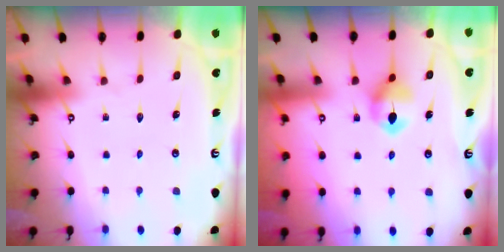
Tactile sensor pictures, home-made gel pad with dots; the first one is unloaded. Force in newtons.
{"total": 6.4, "press": 6.4, "slide": 0.5}